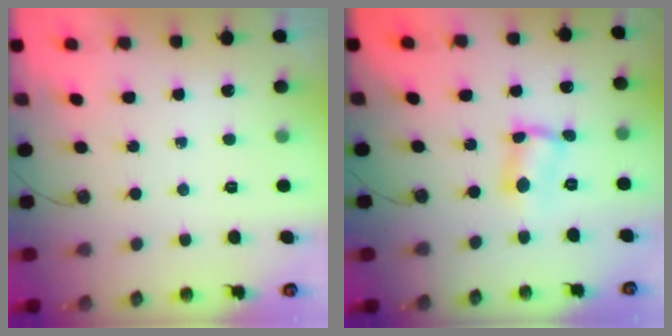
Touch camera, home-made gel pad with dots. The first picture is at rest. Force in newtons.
{"total": 2.9, "press": 2.9, "slide": 0.4}